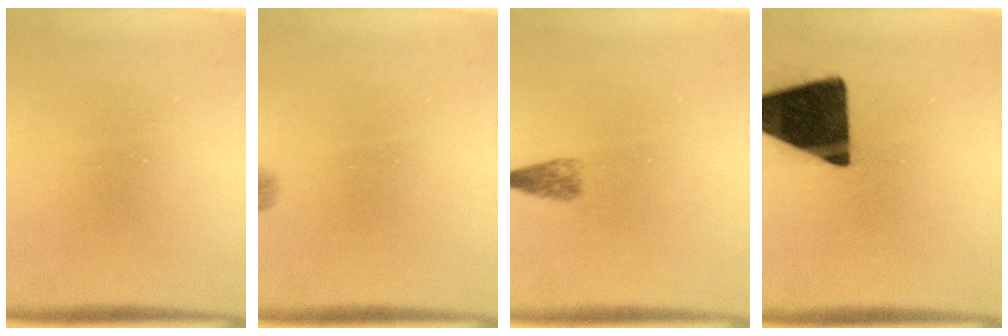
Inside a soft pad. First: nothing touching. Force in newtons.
{"total": 1.3}
{"total": 1.4}
{"total": 16.6}